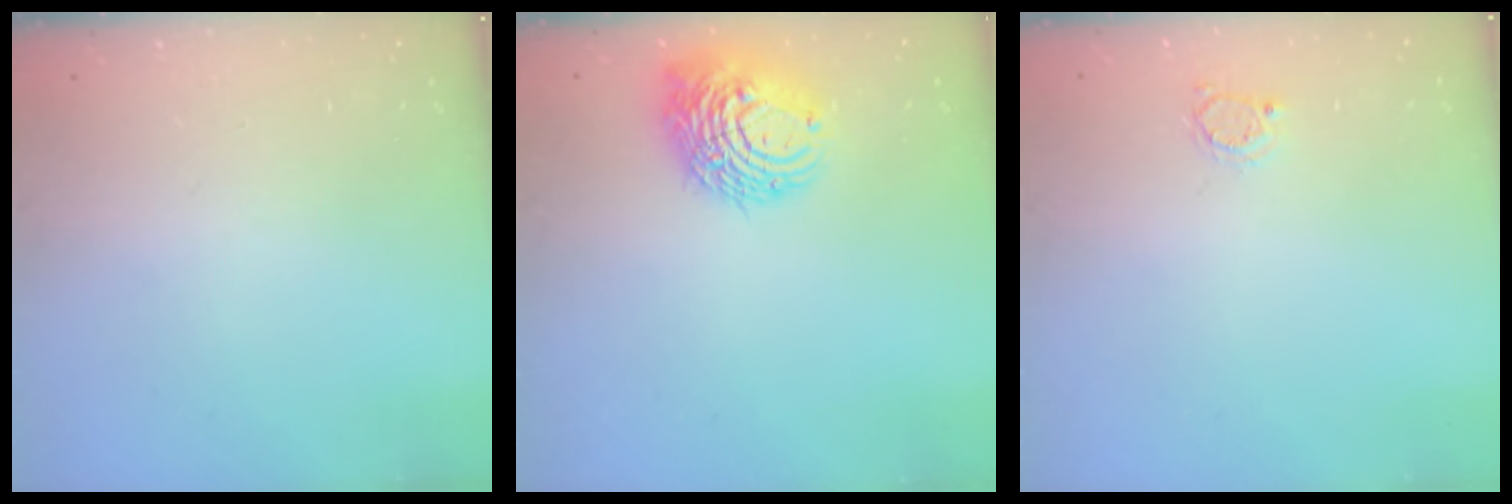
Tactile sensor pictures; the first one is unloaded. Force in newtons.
{"total": 10.6, "press": 10.5, "slide": 1.3}
{"total": 2.6, "press": 2.6, "slide": 0.4}